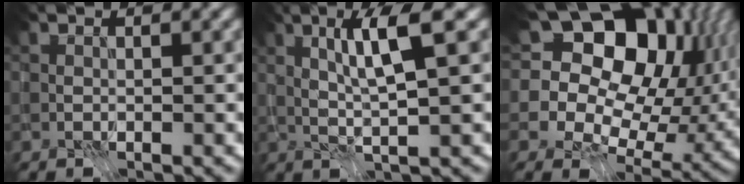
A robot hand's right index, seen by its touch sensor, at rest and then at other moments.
{"total": 5.0, "force": [1.6, 0.5, 4.7], "torque": [-0.093, 0.006, 0.031]}
{"total": 20.0, "force": [7.7, 14.6, 11.3], "torque": [-0.193, 0.056, 0.111]}